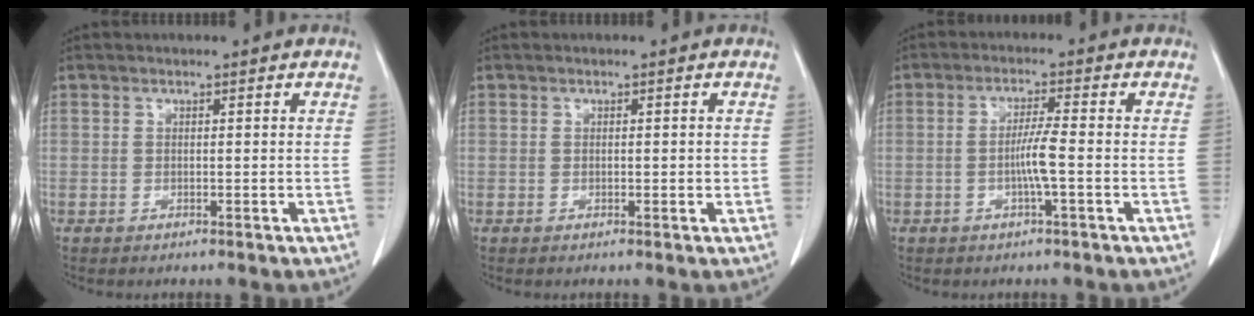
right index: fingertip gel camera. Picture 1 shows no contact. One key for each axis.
{"total": 0.9, "fx": 0.0, "fy": 0.4, "fz": 0.8, "tx": -0.010, "ty": 0.002, "tz": 0.003}
{"total": 4.0, "fx": -0.9, "fy": -0.4, "fz": 3.9, "tx": -0.077, "ty": 0.002, "tz": -0.017}